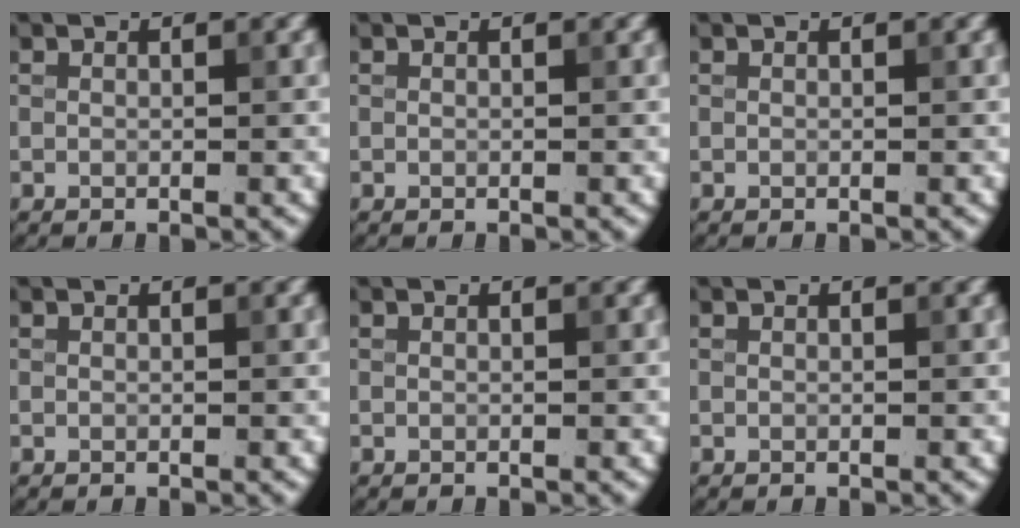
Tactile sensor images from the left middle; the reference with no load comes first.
{"total": 0.0}
{"total": 0.0}
{"total": 0.0}
{"total": 0.0}
{"total": 0.0}